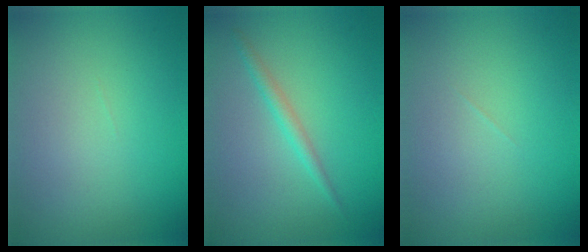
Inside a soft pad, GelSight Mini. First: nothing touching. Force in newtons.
{"total": 1.5, "press": 1.4, "slide": 0.1}
{"total": 0.0}